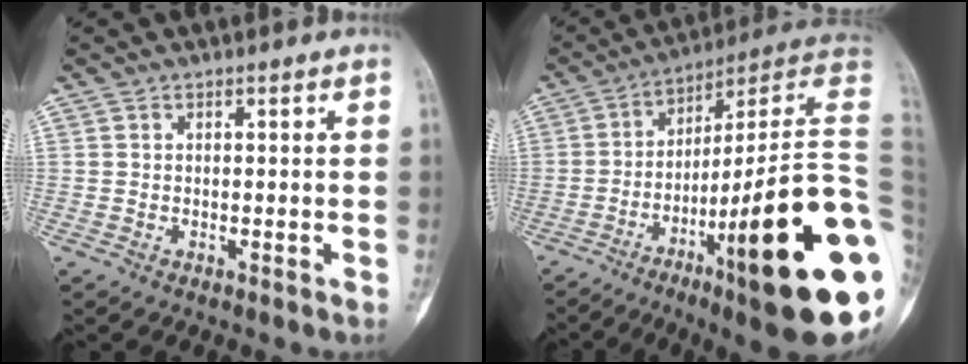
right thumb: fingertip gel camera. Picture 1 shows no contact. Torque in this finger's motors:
{"motor_torque": [3.79, 1.21, 2.13, -0.63, 0.67]}